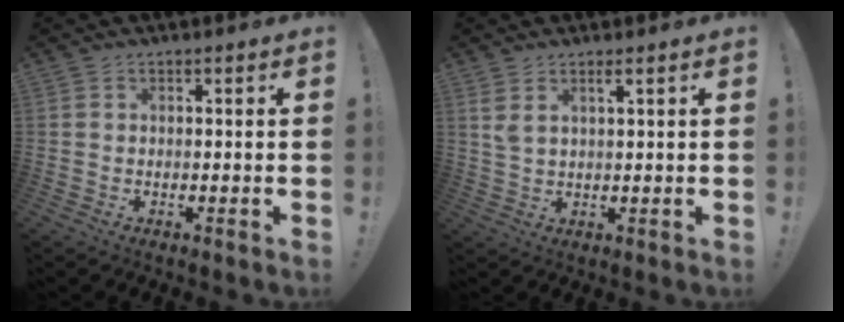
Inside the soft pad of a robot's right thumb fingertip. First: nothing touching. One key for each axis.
{"total": 3.5, "fx": 2.2, "fy": 0.8, "fz": 2.6, "tx": -0.063, "ty": -0.004, "tz": 0.040}